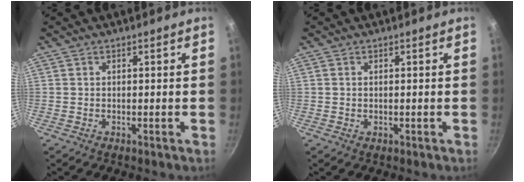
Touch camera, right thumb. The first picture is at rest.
{"total": 0.5, "force": [0.0, 0.3, 0.4], "torque": [-0.007, 0.000, 0.000]}